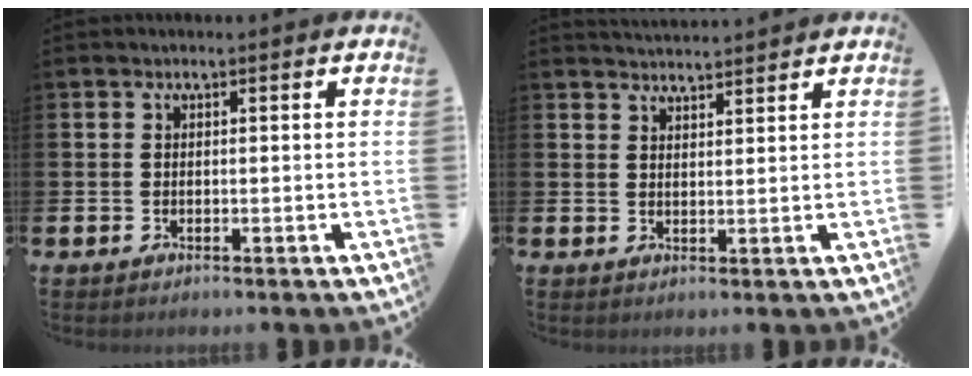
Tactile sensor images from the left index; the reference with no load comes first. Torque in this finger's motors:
{"motor_torque": [-1.18, -0.20, -0.68, -0.01]}